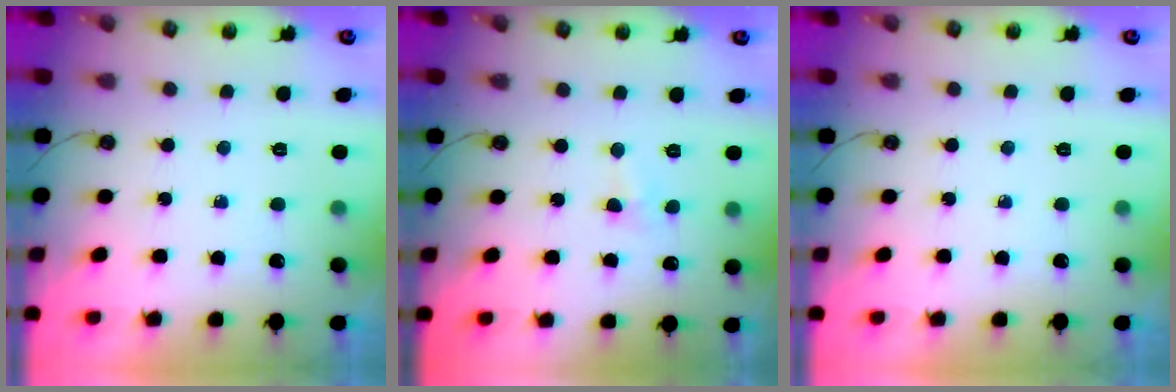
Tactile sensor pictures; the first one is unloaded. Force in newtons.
{"total": 2.4, "press": 2.4, "slide": 0.5}
{"total": 0.0}